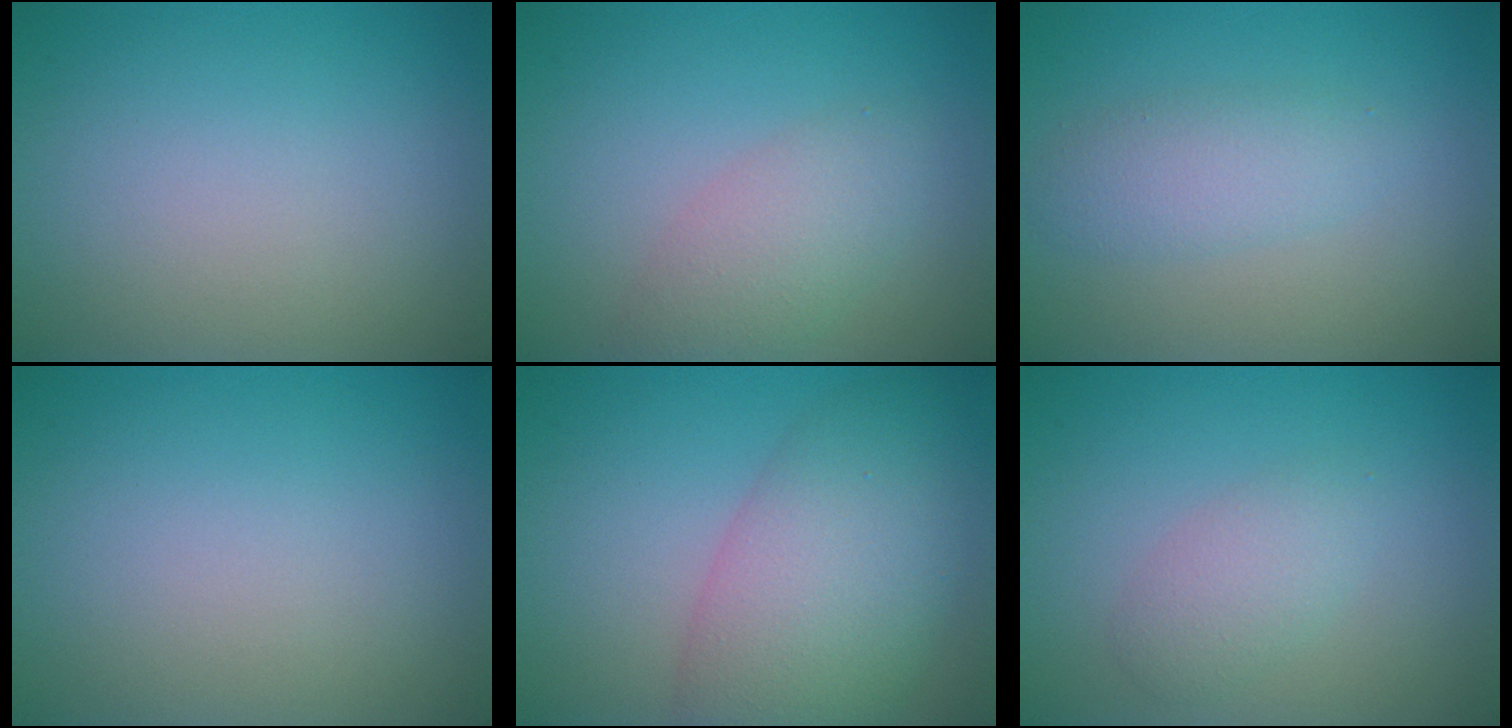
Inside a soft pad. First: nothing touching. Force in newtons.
{"total": 3.2, "press": 3.2, "slide": 0.2}
{"total": 2.6, "press": 2.6, "slide": 0.2}
{"total": 0.0}
{"total": 7.7, "press": 7.7, "slide": 0.1}
{"total": 2.2, "press": 2.2, "slide": 0.0}